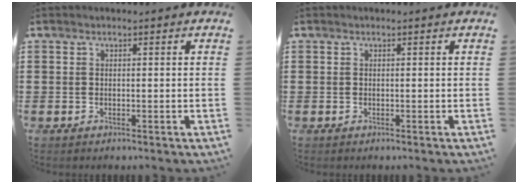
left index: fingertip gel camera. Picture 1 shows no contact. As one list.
[{"total": 0.0}]